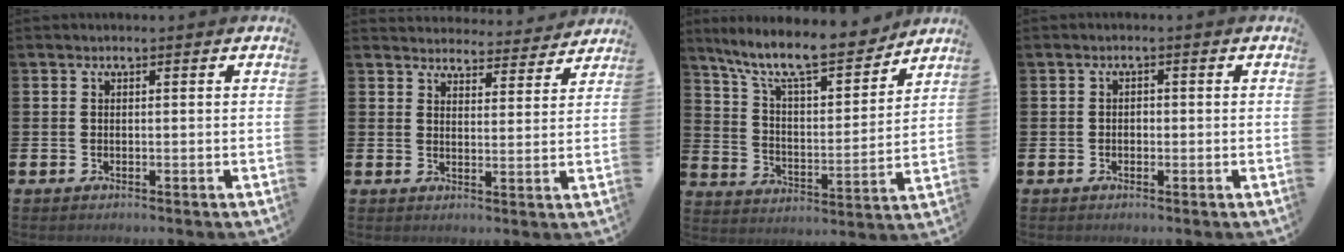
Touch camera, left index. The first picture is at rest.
{"total": 4.1, "force": [4.1, 0.8, -0.1], "torque": [0.003, -0.036, 0.068]}
{"total": 11.5, "force": [10.0, 2.4, 5.0], "torque": [-0.121, -0.068, 0.170]}
{"total": 1.0, "force": [-0.4, 0.8, 0.3], "torque": [-0.001, 0.002, -0.011]}